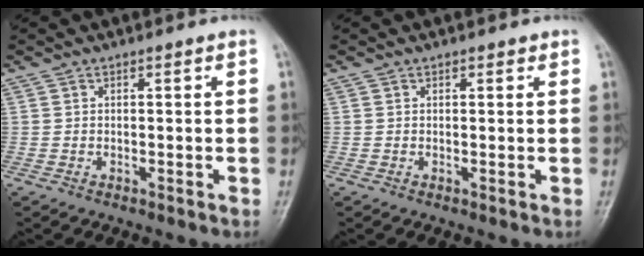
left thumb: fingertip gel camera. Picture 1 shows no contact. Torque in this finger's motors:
{"motor_torque": [-0.57, -0.30, -0.34, -0.06, -0.01]}